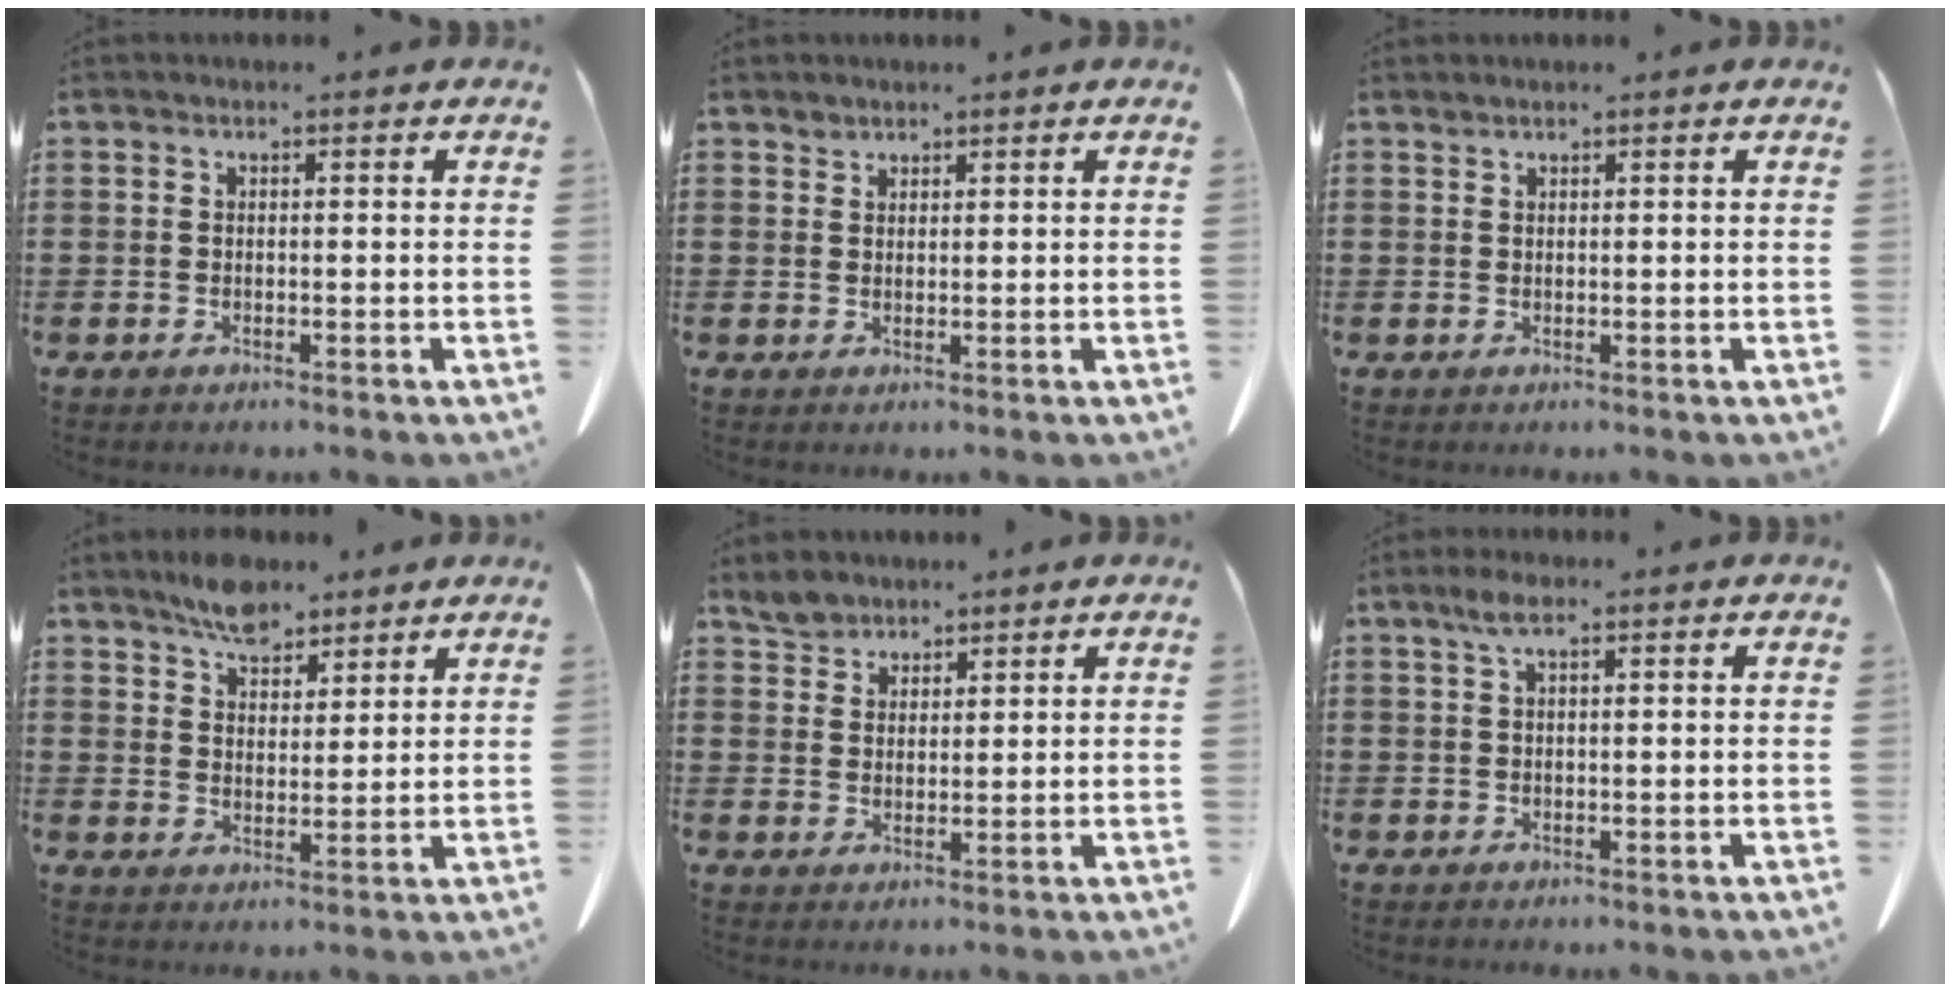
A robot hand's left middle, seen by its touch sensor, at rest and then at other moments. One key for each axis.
{"total": 1.2, "fx": 1.1, "fy": 0.4, "fz": 0.0, "tx": -0.004, "ty": -0.002, "tz": 0.022}
{"total": 0.7, "fx": 0.7, "fy": 0.0, "fz": 0.0, "tx": -0.003, "ty": -0.002, "tz": 0.015}
{"total": 5.8, "fx": 5.0, "fy": 2.3, "fz": 1.8, "tx": -0.049, "ty": -0.008, "tz": 0.095}
{"total": 3.4, "fx": 2.9, "fy": 1.6, "fz": 0.4, "tx": -0.019, "ty": 0.005, "tz": 0.058}
{"total": 2.6, "fx": 1.3, "fy": 0.6, "fz": 2.2, "tx": -0.047, "ty": 0.003, "tz": 0.022}